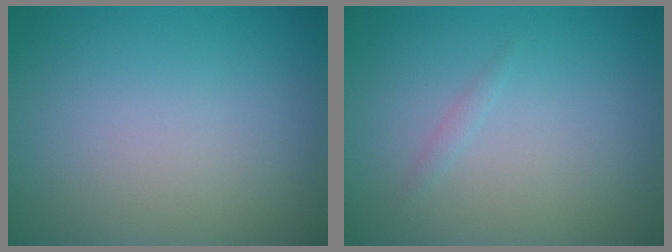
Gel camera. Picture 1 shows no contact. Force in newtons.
{"total": 0.6, "press": 0.6, "slide": 0.0}